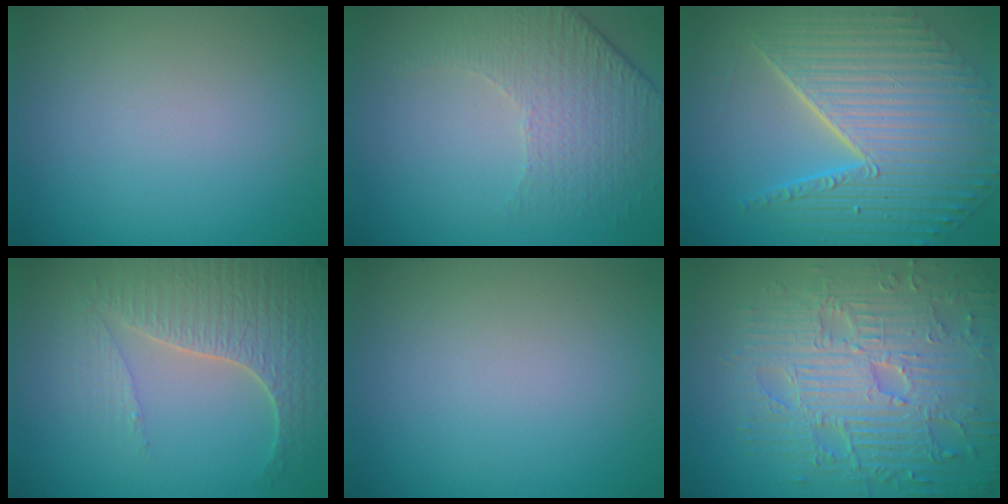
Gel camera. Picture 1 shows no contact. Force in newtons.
{"total": 4.7, "press": 3.3, "slide": 3.3}
{"total": 11.1, "press": 7.3, "slide": 8.4}
{"total": 5.1, "press": 4.4, "slide": 2.6}
{"total": 0.0}
{"total": 10.0, "press": 6.9, "slide": 7.2}